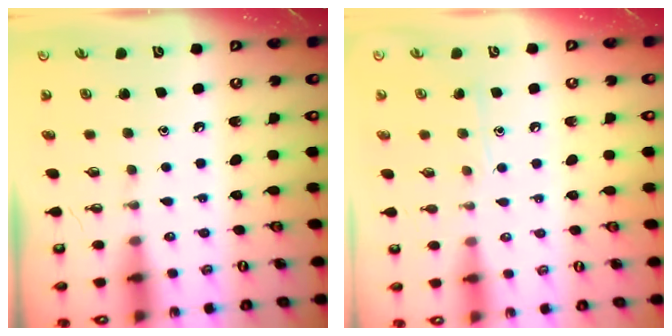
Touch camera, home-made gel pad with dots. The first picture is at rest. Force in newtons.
{"total": 7.5, "press": 7.5, "slide": 0.8}